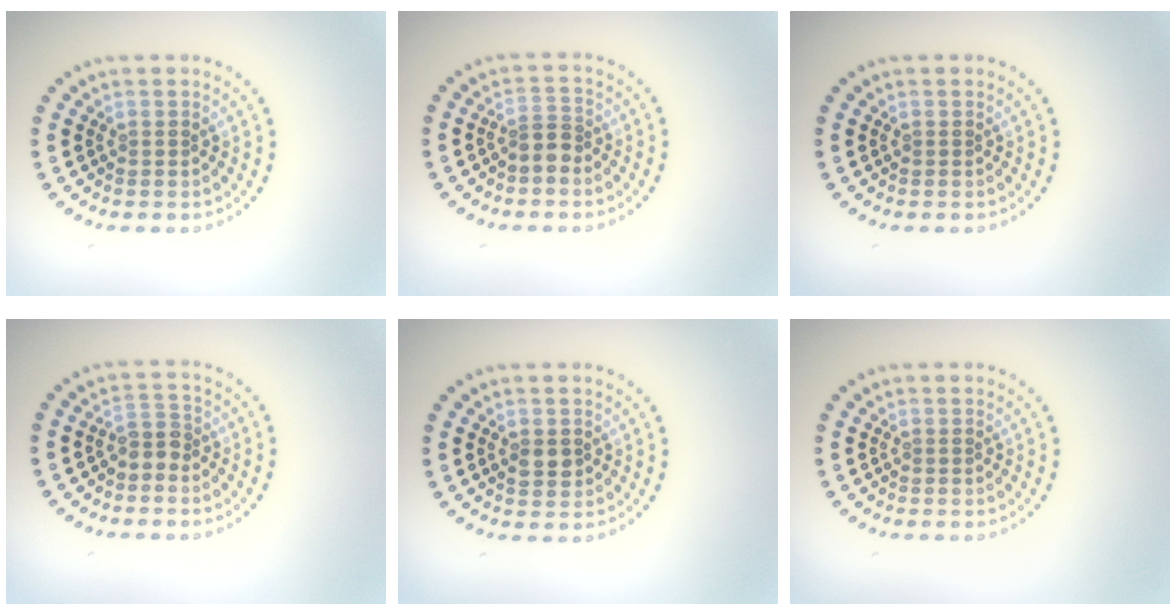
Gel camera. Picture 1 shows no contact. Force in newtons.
{"total": 2.2, "press": 1.8, "slide": 1.3}
{"total": 0.0}
{"total": 2.0, "press": 1.7, "slide": 1.0}
{"total": 1.7, "press": 1.7, "slide": 0.1}
{"total": 0.0}